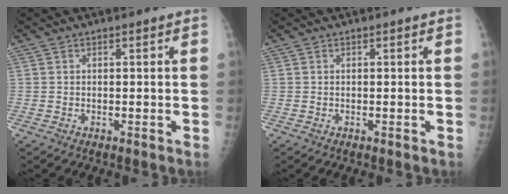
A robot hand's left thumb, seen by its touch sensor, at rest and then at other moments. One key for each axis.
{"total": 0.0}